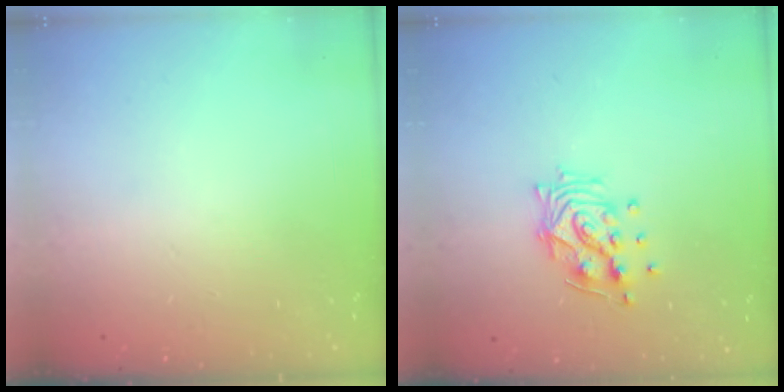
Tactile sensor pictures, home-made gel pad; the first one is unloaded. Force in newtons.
{"total": 11.5, "press": 11.5, "slide": 0.8}